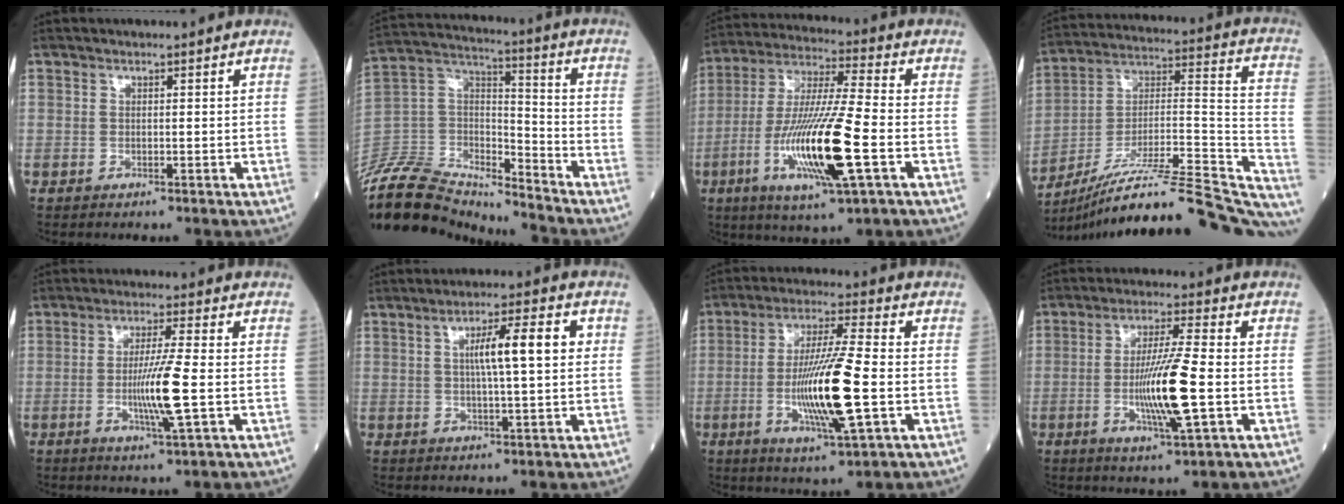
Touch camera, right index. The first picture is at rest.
{"total": 19.4, "force": [-18.8, 3.4, 3.4], "torque": [-0.068, 0.043, -0.330]}
{"total": 17.4, "force": [-5.1, 1.2, 16.6], "torque": [-0.334, -0.018, -0.092]}
{"total": 32.3, "force": [-27.7, 2.3, 16.5], "torque": [-0.177, -0.003, -0.405]}
{"total": 7.7, "force": [-1.3, -0.6, 7.6], "torque": [-0.142, -0.011, -0.024]}
{"total": 7.8, "force": [1.5, 0.7, 7.6], "torque": [-0.125, 0.013, 0.024]}
{"total": 14.1, "force": [-2.6, 0.6, 13.8], "torque": [-0.265, -0.012, -0.049]}
{"total": 11.0, "force": [-2.0, 0.1, 10.8], "torque": [-0.204, -0.011, -0.040]}